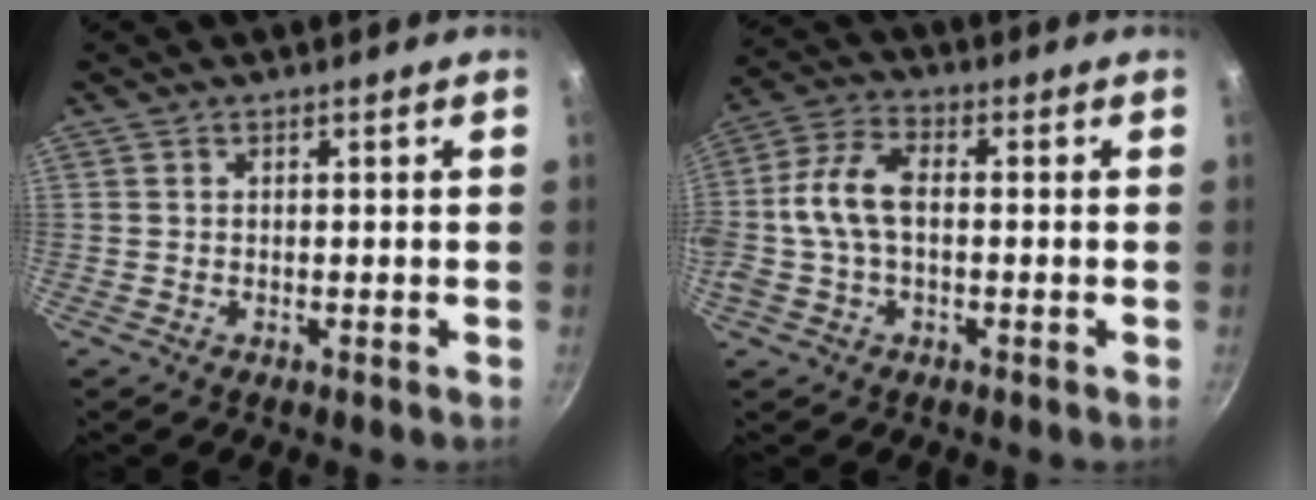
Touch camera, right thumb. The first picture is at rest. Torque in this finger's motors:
{"motor_torque": [1.78, 3.23, 1.29, -1.09, 0.32]}